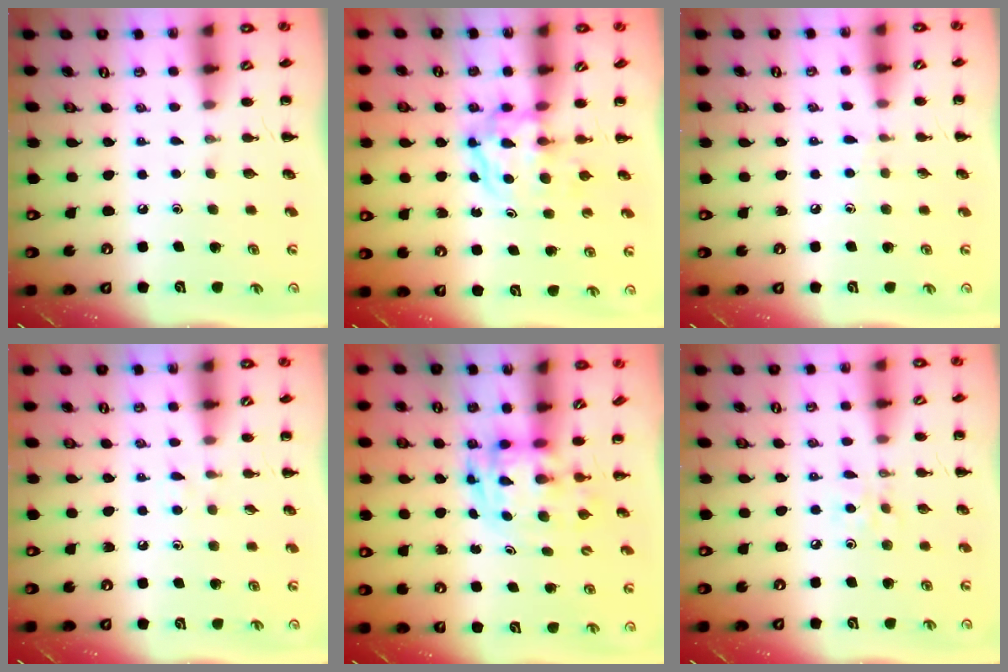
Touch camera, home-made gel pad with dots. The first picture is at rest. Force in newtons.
{"total": 3.9, "press": 3.9, "slide": 0.5}
{"total": 4.6, "press": 4.2, "slide": 1.9}
{"total": 3.8, "press": 3.5, "slide": 1.4}
{"total": 3.4, "press": 3.4, "slide": 0.7}
{"total": 3.9, "press": 3.6, "slide": 1.3}